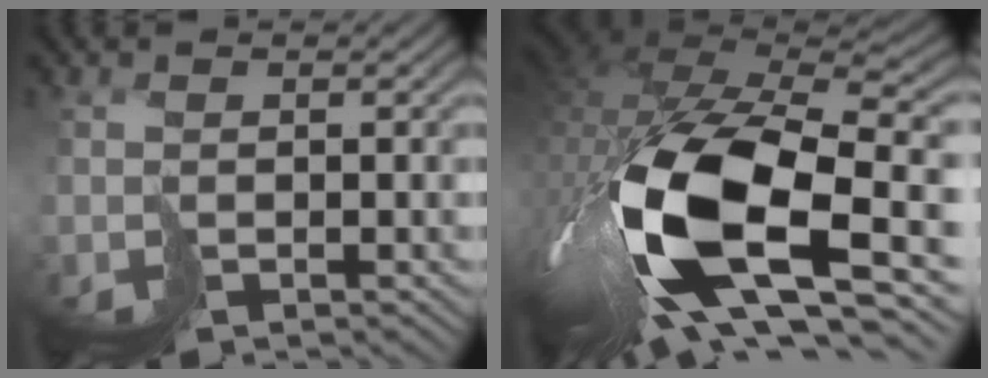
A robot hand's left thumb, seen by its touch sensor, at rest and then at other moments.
{"total": 19.6, "force": [-3.5, 10.1, 16.5], "torque": [-0.372, -0.037, -0.050]}